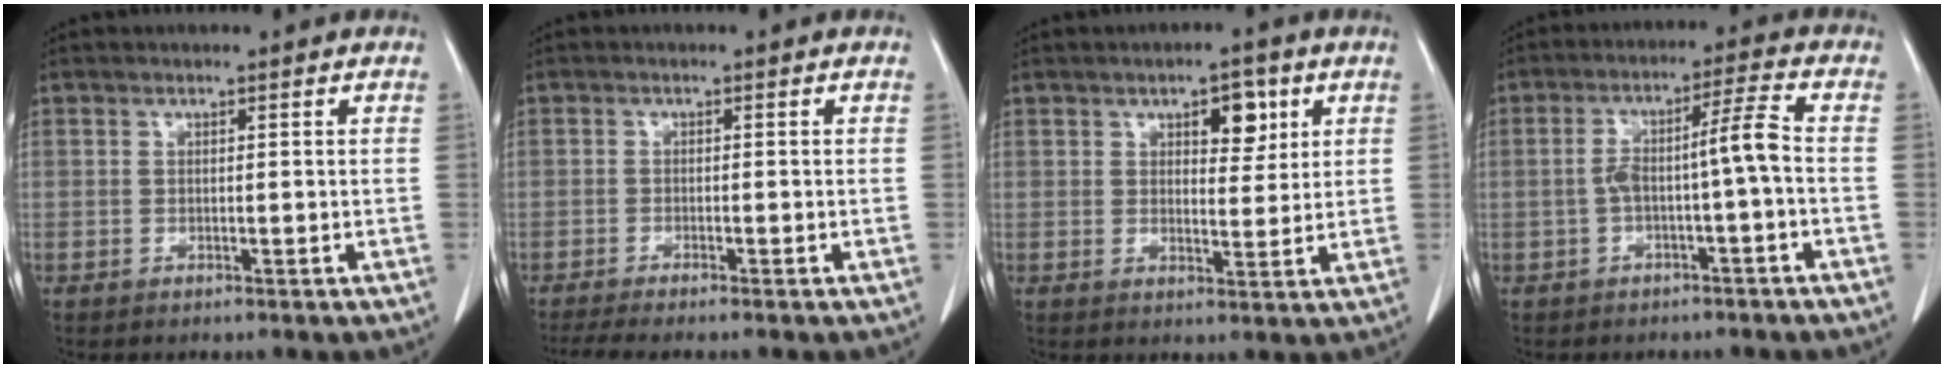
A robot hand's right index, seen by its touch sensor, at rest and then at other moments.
{"total": 5.7, "force": [-4.8, -0.2, 3.0], "torque": [-0.038, -0.012, -0.077]}
{"total": 5.1, "force": [2.4, 2.4, 3.9], "torque": [-0.050, 0.002, 0.035]}
{"total": 6.1, "force": [-1.3, 0.0, 5.9], "torque": [-0.109, 0.030, -0.017]}